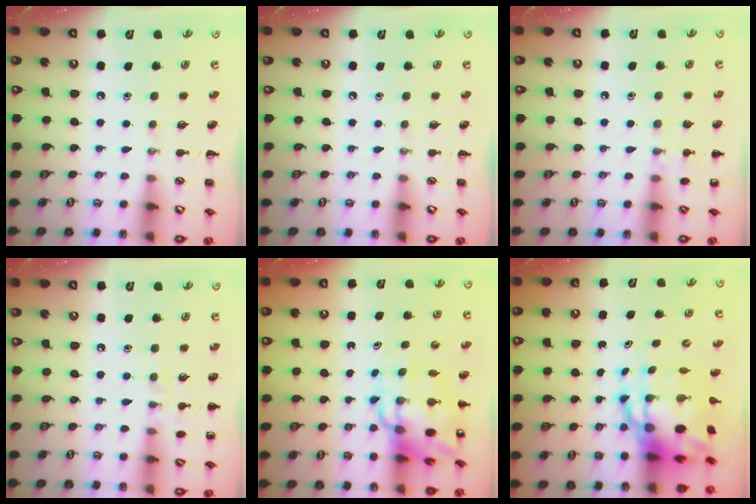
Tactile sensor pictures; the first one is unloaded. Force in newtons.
{"total": 0.0}
{"total": 6.4, "press": 6.0, "slide": 2.1}
{"total": 6.6, "press": 6.4, "slide": 1.6}
{"total": 12.0, "press": 11.5, "slide": 3.6}
{"total": 10.2, "press": 9.8, "slide": 2.8}